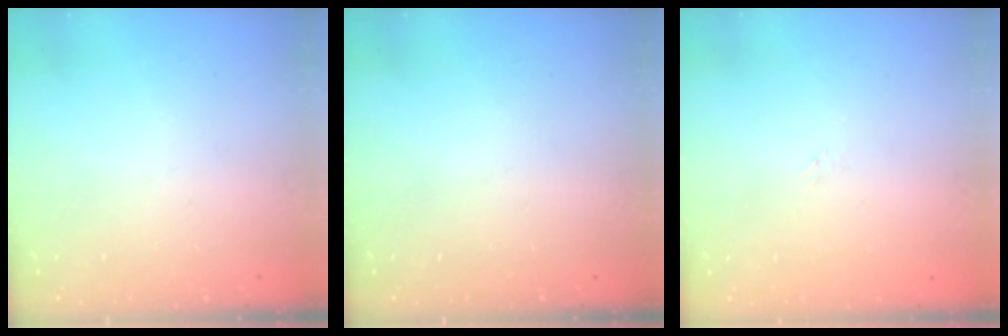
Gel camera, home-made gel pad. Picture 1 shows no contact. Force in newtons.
{"total": 0.0}
{"total": 1.5, "press": 1.4, "slide": 0.3}